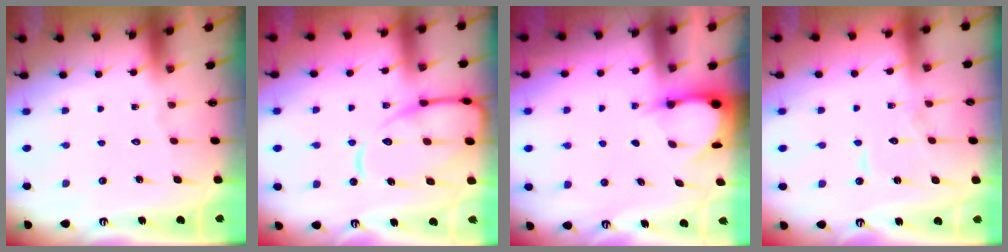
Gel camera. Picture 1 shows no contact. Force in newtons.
{"total": 14.1, "press": 14.0, "slide": 1.5}
{"total": 3.3, "press": 3.3, "slide": 0.4}
{"total": 6.9, "press": 6.9, "slide": 0.2}